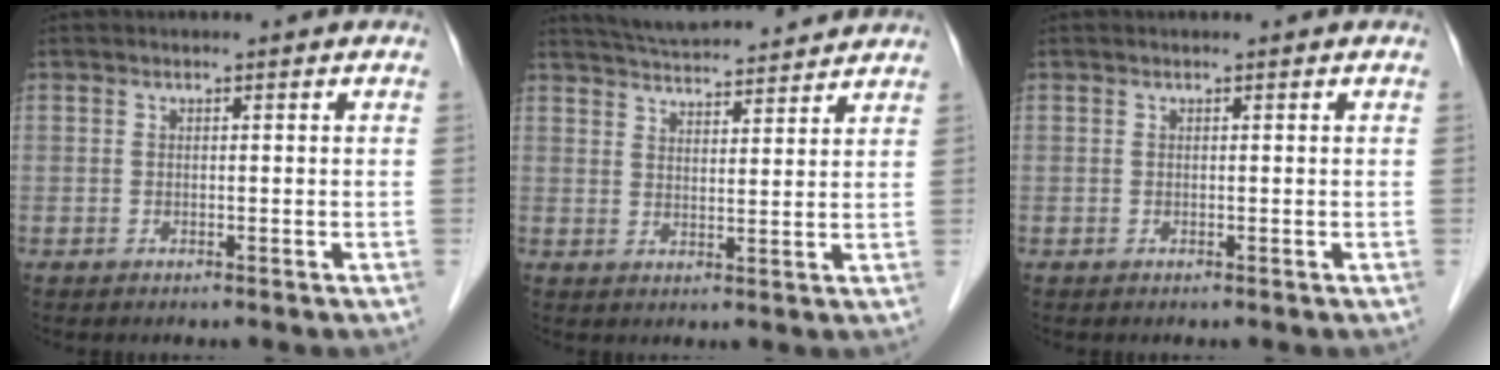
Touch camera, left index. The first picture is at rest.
{"total": 12.9, "force": [12.1, 1.5, 4.2], "torque": [-0.074, 0.024, 0.178]}
{"total": 0.0}